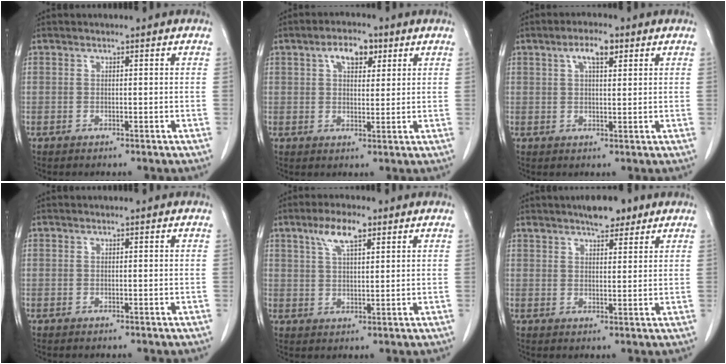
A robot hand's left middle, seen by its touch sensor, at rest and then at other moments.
{"total": 5.2, "force": [2.5, 2.6, 3.7], "torque": [-0.063, 0.013, 0.041]}
{"total": 4.3, "force": [2.2, 1.3, 3.5], "torque": [-0.069, 0.008, 0.040]}
{"total": 0.0}
{"total": 5.8, "force": [3.4, 1.7, 4.4], "torque": [-0.091, 0.010, 0.064]}
{"total": 5.6, "force": [4.2, 1.6, 3.3], "torque": [-0.054, 0.007, 0.066]}